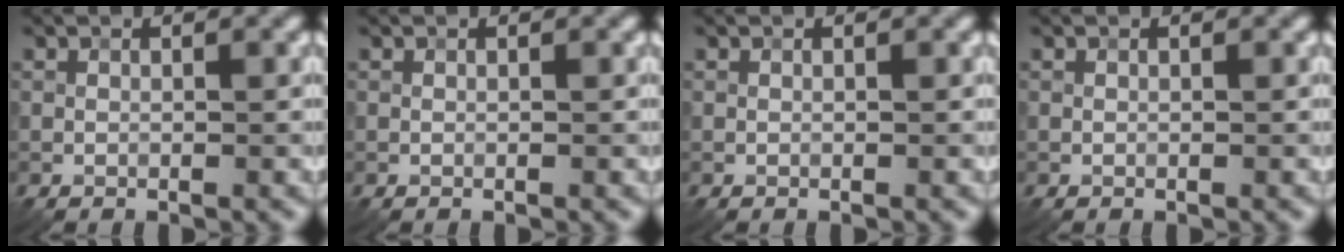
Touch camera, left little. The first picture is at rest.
{"total": 0.0}
{"total": 0.0}
{"total": 0.0}